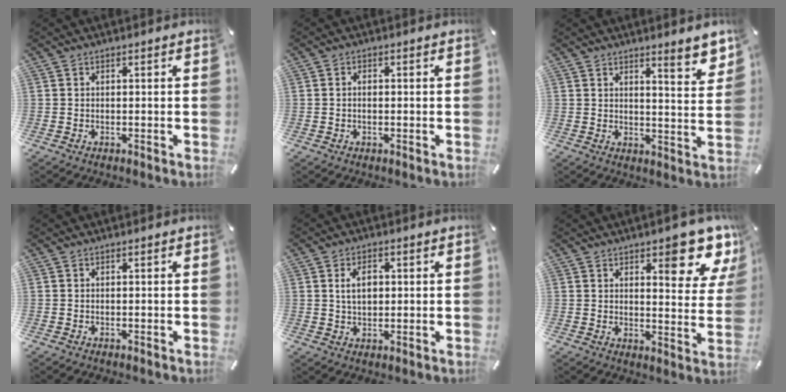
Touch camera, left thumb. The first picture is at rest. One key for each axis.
{"total": 1.3, "fx": -0.1, "fy": 0.8, "fz": 1.0, "tx": -0.023, "ty": 0.001, "tz": -0.003}
{"total": 6.5, "fx": 5.2, "fy": 0.8, "fz": 3.8, "tx": -0.045, "ty": -0.042, "tz": 0.084}
{"total": 0.0}
{"total": 5.1, "fx": 1.0, "fy": 3.4, "fz": 3.7, "tx": -0.063, "ty": 0.002, "tz": 0.013}
{"total": 12.0, "fx": 8.0, "fy": 4.2, "fz": 7.9, "tx": -0.079, "ty": -0.060, "tz": 0.130}